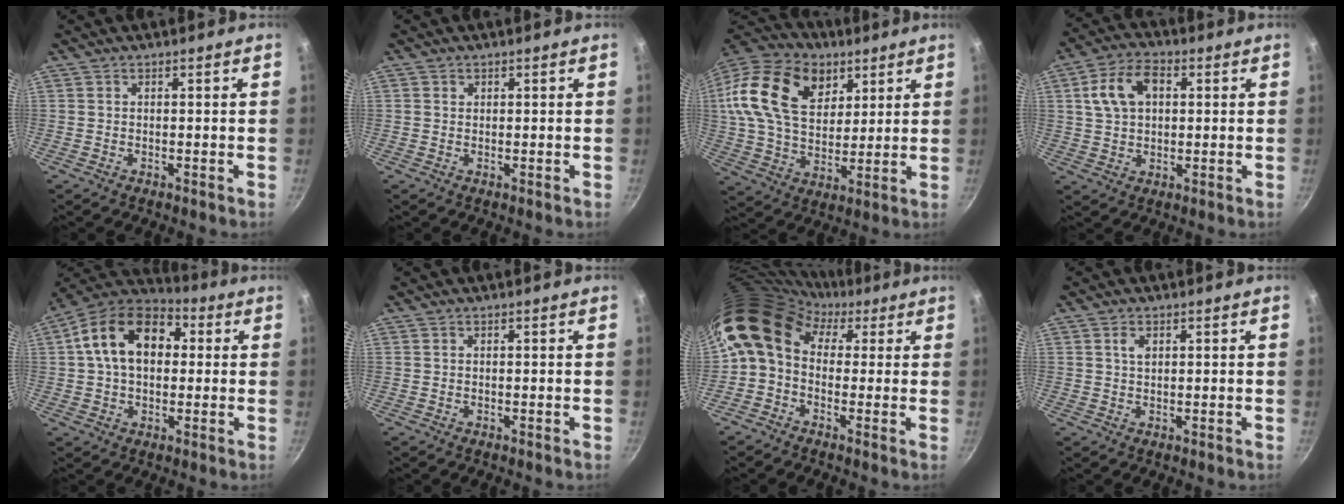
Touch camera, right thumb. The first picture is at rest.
{"total": 0.7, "force": [0.3, 0.6, 0.1], "torque": [0.001, 0.003, 0.003]}
{"total": 24.8, "force": [9.4, 16.8, 15.6], "torque": [-0.290, 0.004, 0.162]}
{"total": 9.9, "force": [2.4, 6.7, 6.9], "torque": [-0.112, 0.016, 0.036]}
{"total": 16.3, "force": [2.8, 11.1, 11.5], "torque": [-0.161, 0.030, 0.026]}
{"total": 0.0}
{"total": 13.4, "force": [2.6, 10.3, 8.2], "torque": [-0.148, 0.032, 0.020]}
{"total": 2.0, "force": [0.8, 1.2, 1.4], "torque": [-0.021, -0.002, 0.013]}